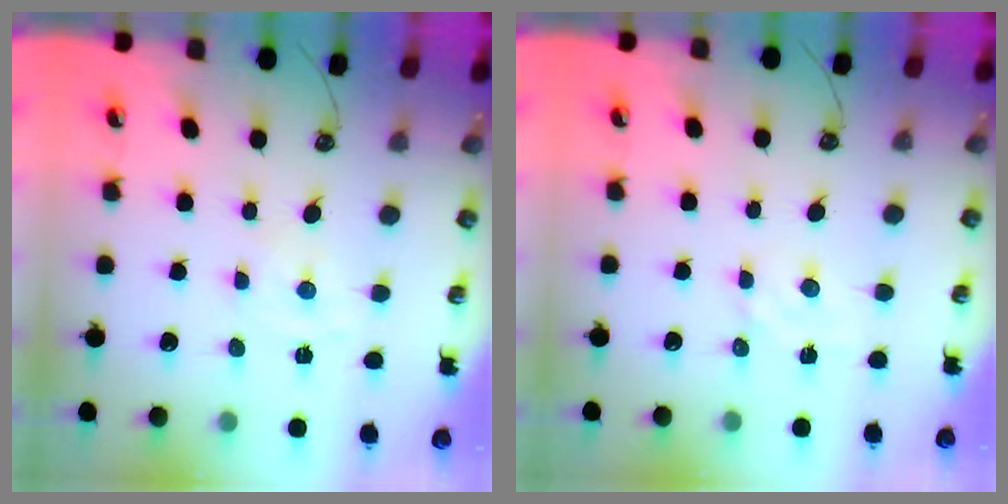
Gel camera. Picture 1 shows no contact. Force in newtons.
{"total": 2.8, "press": 2.7, "slide": 0.4}